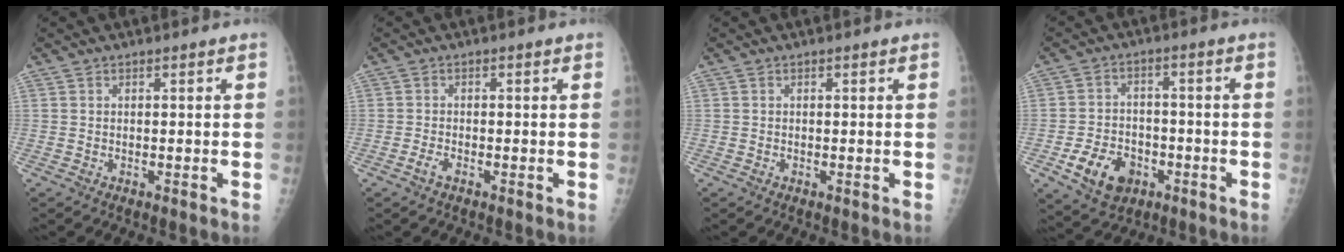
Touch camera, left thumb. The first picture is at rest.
{"total": 1.5, "force": [-0.9, 0.6, 1.1], "torque": [-0.025, 0.004, -0.019]}
{"total": 0.0}
{"total": 9.9, "force": [-4.1, 7.2, 5.3], "torque": [-0.070, 0.021, -0.063]}